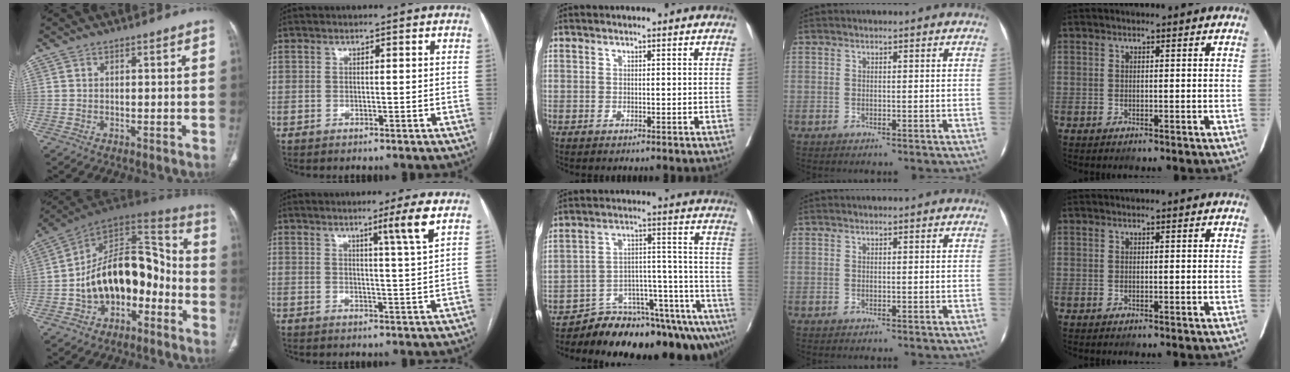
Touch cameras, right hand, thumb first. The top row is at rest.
{"thumb": {"total": 20.0, "force": [-5.4, 12.7, 14.5], "torque": [-0.193, 0.081, -0.084]}, "index": {"total": 4.7, "force": [2.6, -1.6, 3.6], "torque": [-0.057, -0.015, 0.047]}, "middle": {"total": 20.3, "force": [-17.8, 4.0, 9.0], "torque": [-0.054, 0.048, -0.252]}}